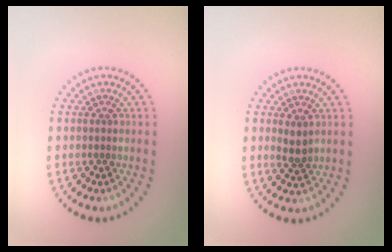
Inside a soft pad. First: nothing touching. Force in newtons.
{"total": 1.4, "press": 1.3, "slide": 0.4}